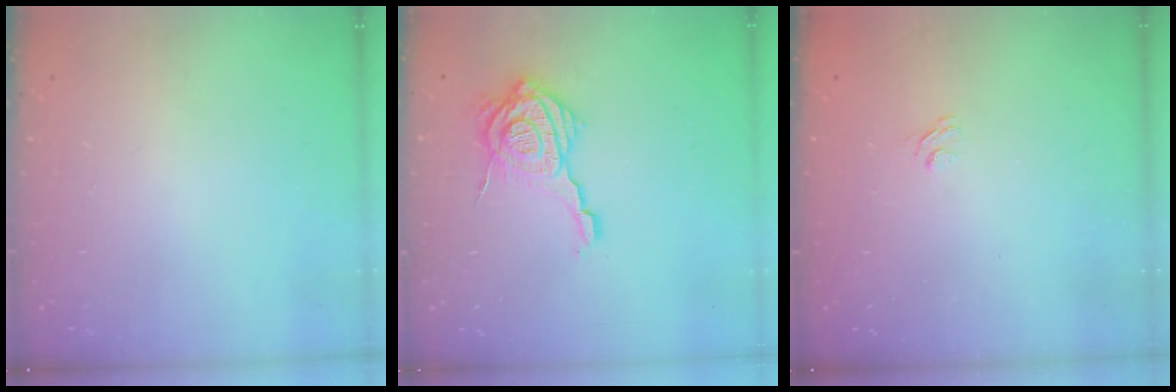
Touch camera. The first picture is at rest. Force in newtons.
{"total": 16.5, "press": 16.5, "slide": 1.8}
{"total": 2.1, "press": 1.6, "slide": 1.2}